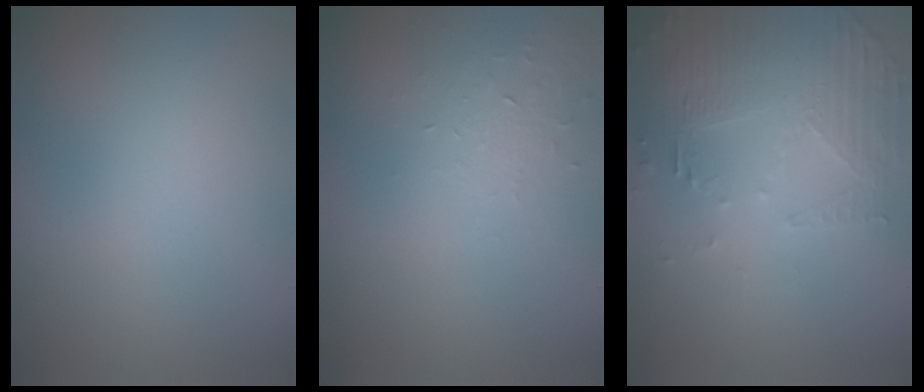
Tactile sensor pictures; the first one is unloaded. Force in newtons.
{"total": 1.0, "press": 0.4, "slide": 0.9}
{"total": 5.1, "press": 3.6, "slide": 3.6}